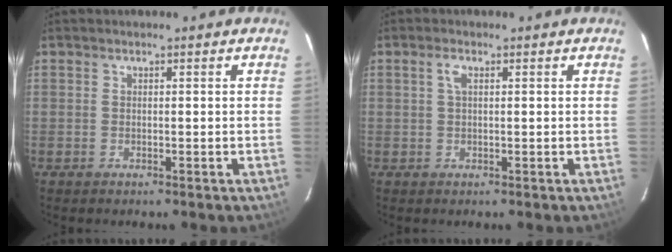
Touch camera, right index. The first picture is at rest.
{"total": 1.6, "force": [0.5, 0.6, 1.4], "torque": [-0.031, 0.004, 0.010]}